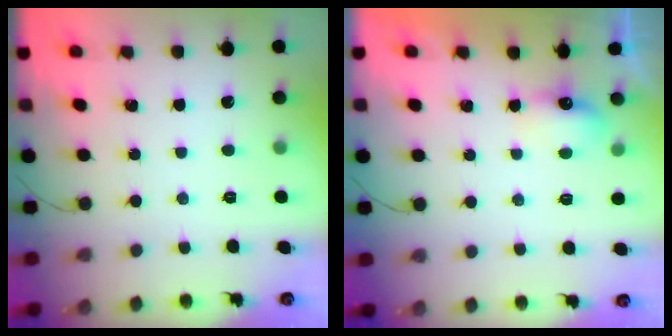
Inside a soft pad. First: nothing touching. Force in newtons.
{"total": 5.3, "press": 5.2, "slide": 1.1}